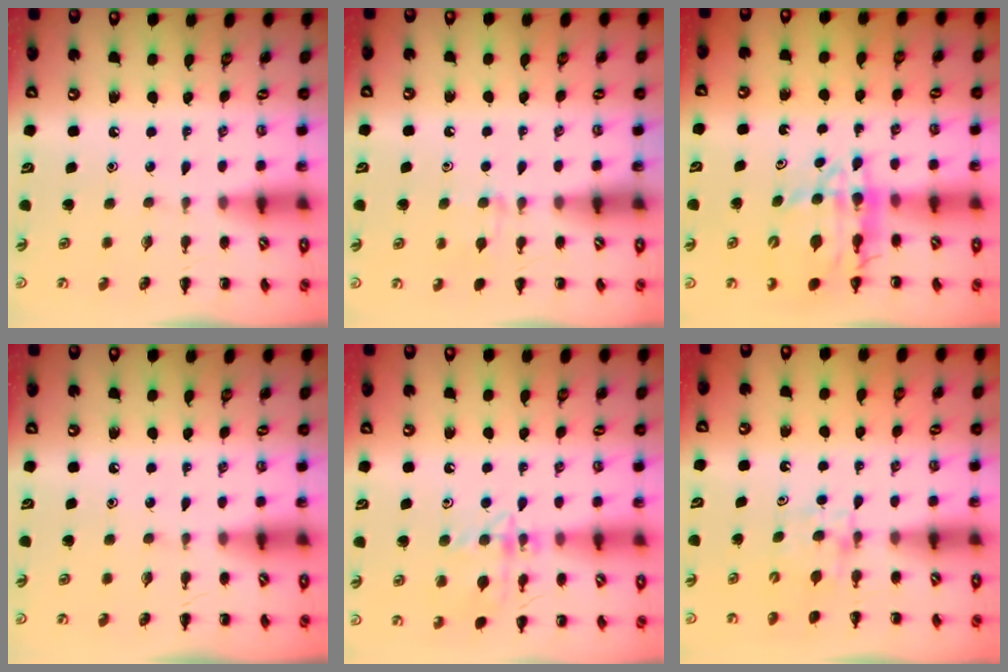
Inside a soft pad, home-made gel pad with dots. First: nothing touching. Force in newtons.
{"total": 6.6, "press": 6.3, "slide": 2.1}
{"total": 11.3, "press": 10.7, "slide": 3.7}
{"total": 0.0}
{"total": 12.3, "press": 12.3, "slide": 0.5}
{"total": 4.1, "press": 3.9, "slide": 1.4}